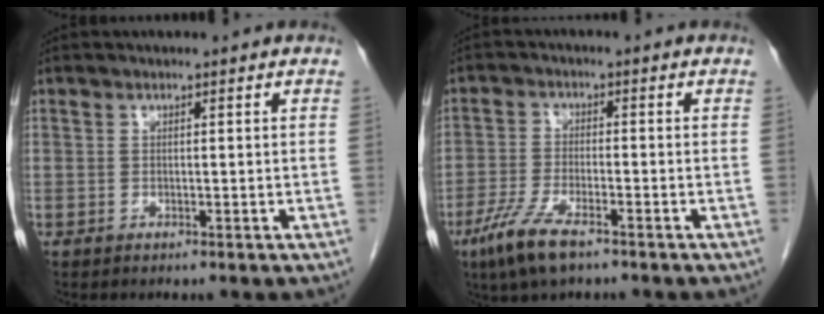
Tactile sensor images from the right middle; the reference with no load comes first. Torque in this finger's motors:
{"motor_torque": [0.97, -1.08, 0.22, 0.11]}